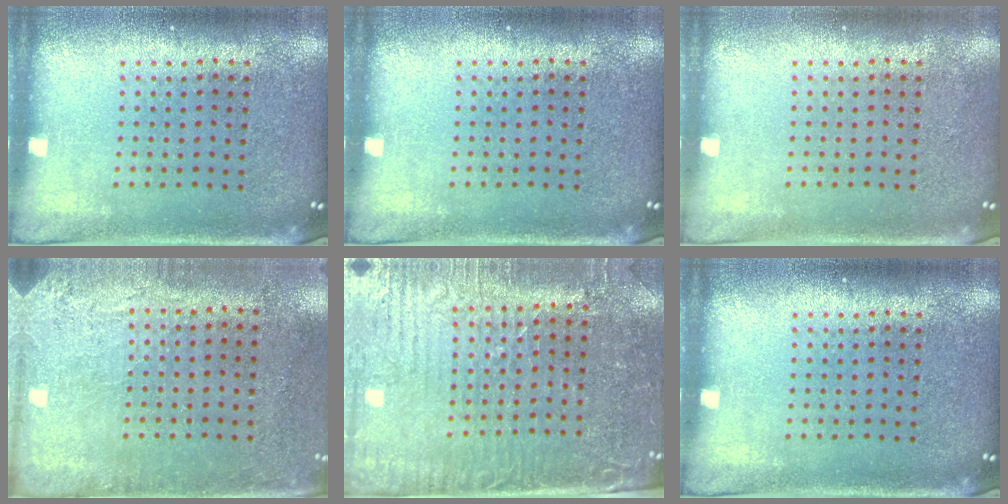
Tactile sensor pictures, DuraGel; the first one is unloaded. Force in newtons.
{"total": 0.0}
{"total": 0.0}
{"total": 2.9, "press": 2.4, "slide": 1.6}
{"total": 3.6, "press": 3.3, "slide": 1.4}
{"total": 0.0}